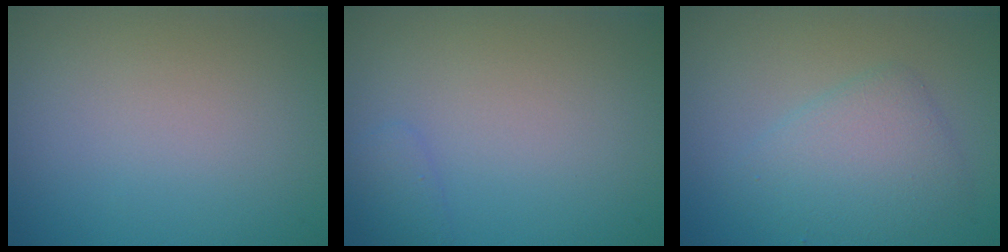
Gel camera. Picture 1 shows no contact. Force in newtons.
{"total": 1.0, "press": 1.0, "slide": 0.1}
{"total": 3.8, "press": 3.8, "slide": 0.1}